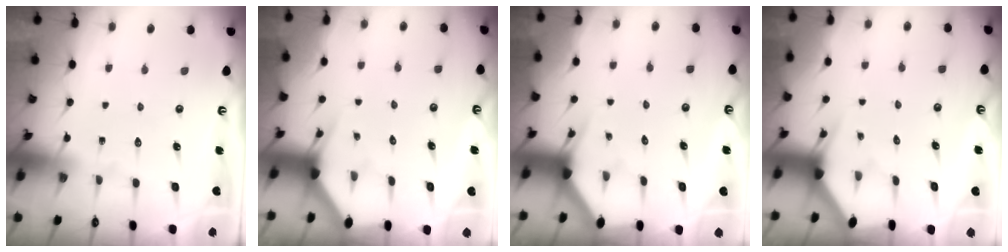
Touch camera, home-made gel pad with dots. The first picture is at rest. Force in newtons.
{"total": 3.0, "press": 3.0, "slide": 0.1}
{"total": 3.1, "press": 3.1, "slide": 0.1}
{"total": 3.1, "press": 3.1, "slide": 0.2}